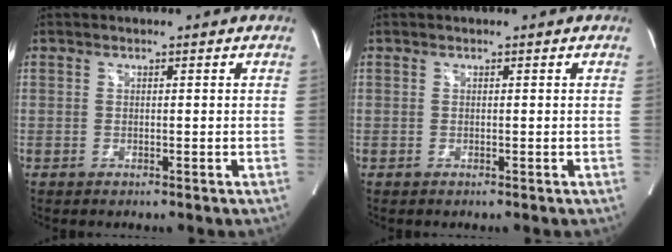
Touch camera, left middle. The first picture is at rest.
{"total": 0.0}